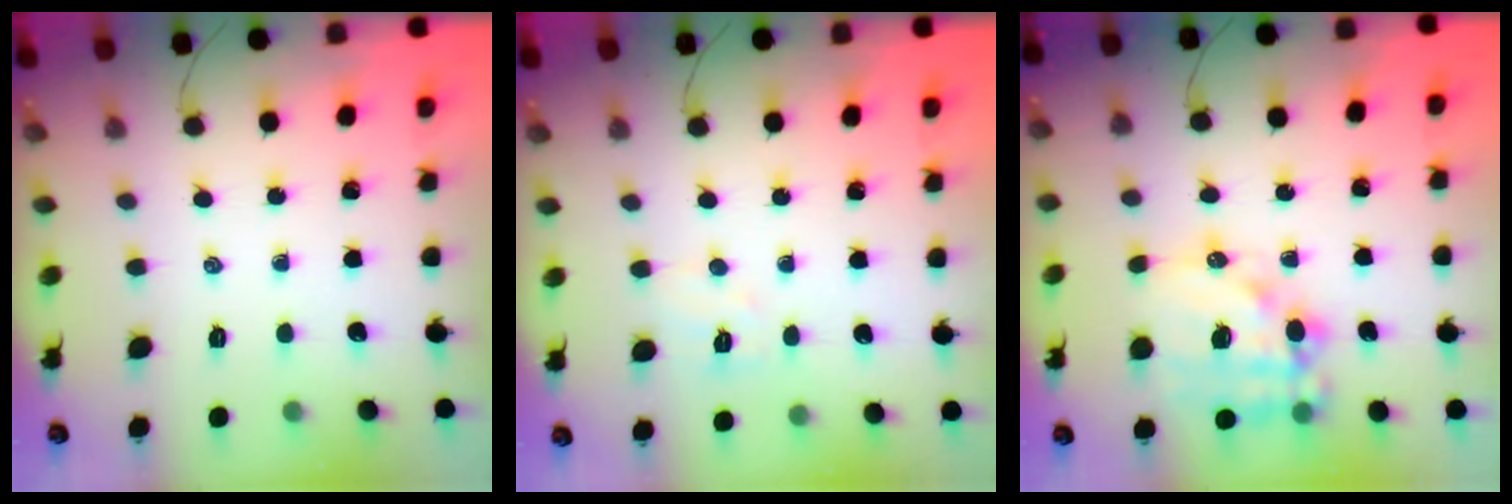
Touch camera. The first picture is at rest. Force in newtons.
{"total": 4.7, "press": 4.6, "slide": 1.1}
{"total": 16.1, "press": 15.7, "slide": 3.6}